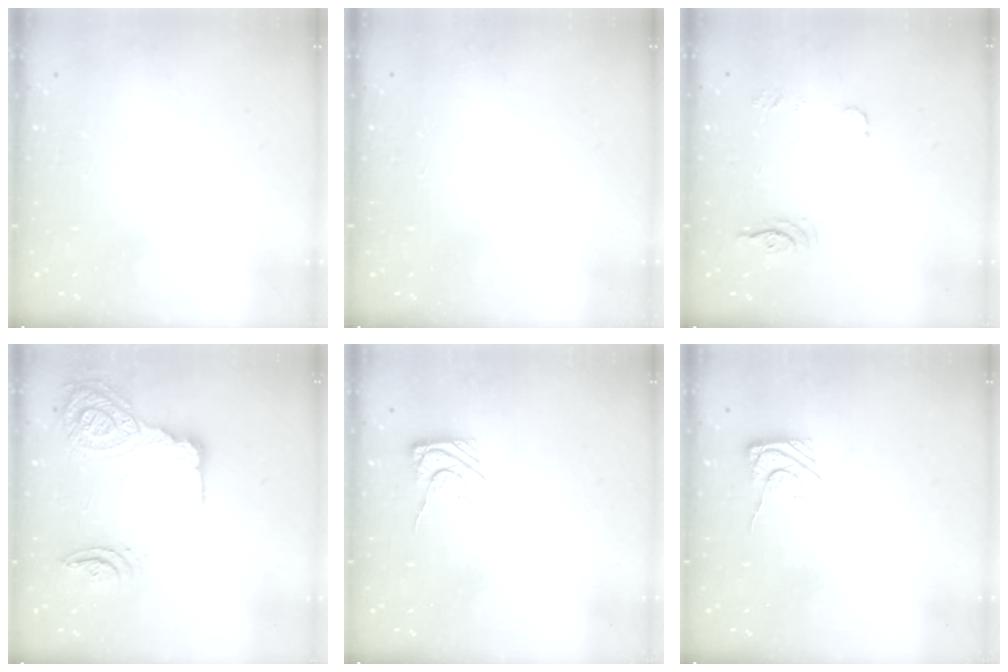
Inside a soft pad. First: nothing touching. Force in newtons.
{"total": 0.0}
{"total": 6.0, "press": 6.0, "slide": 0.4}
{"total": 18.9, "press": 18.6, "slide": 3.2}
{"total": 6.1, "press": 5.9, "slide": 1.6}
{"total": 6.1, "press": 5.9, "slide": 1.6}